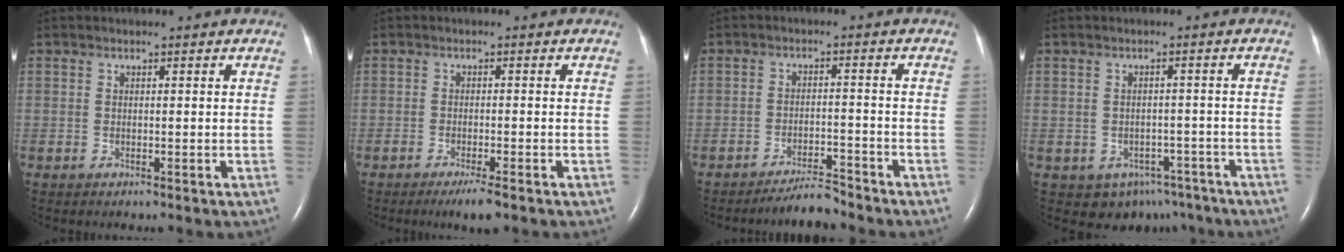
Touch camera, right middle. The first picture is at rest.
{"total": 3.2, "force": [-2.1, 0.2, 2.4], "torque": [-0.042, -0.008, -0.035]}
{"total": 4.0, "force": [-3.9, 0.1, 0.9], "torque": [-0.018, -0.014, -0.068]}
{"total": 6.8, "force": [-4.4, 4.9, 1.7], "torque": [-0.019, 0.016, -0.047]}